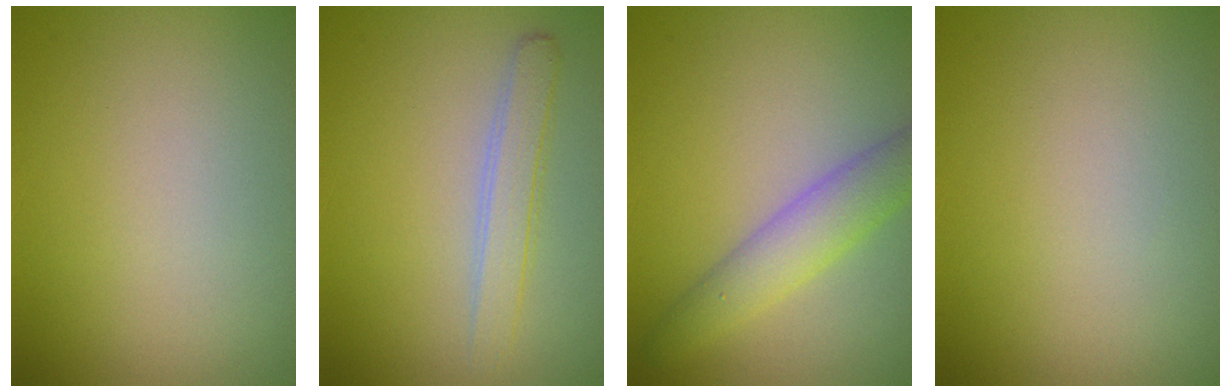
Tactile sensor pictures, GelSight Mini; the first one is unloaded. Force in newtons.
{"total": 2.2, "press": 2.2, "slide": 0.1}
{"total": 3.7, "press": 3.7, "slide": 0.1}
{"total": 0.0}